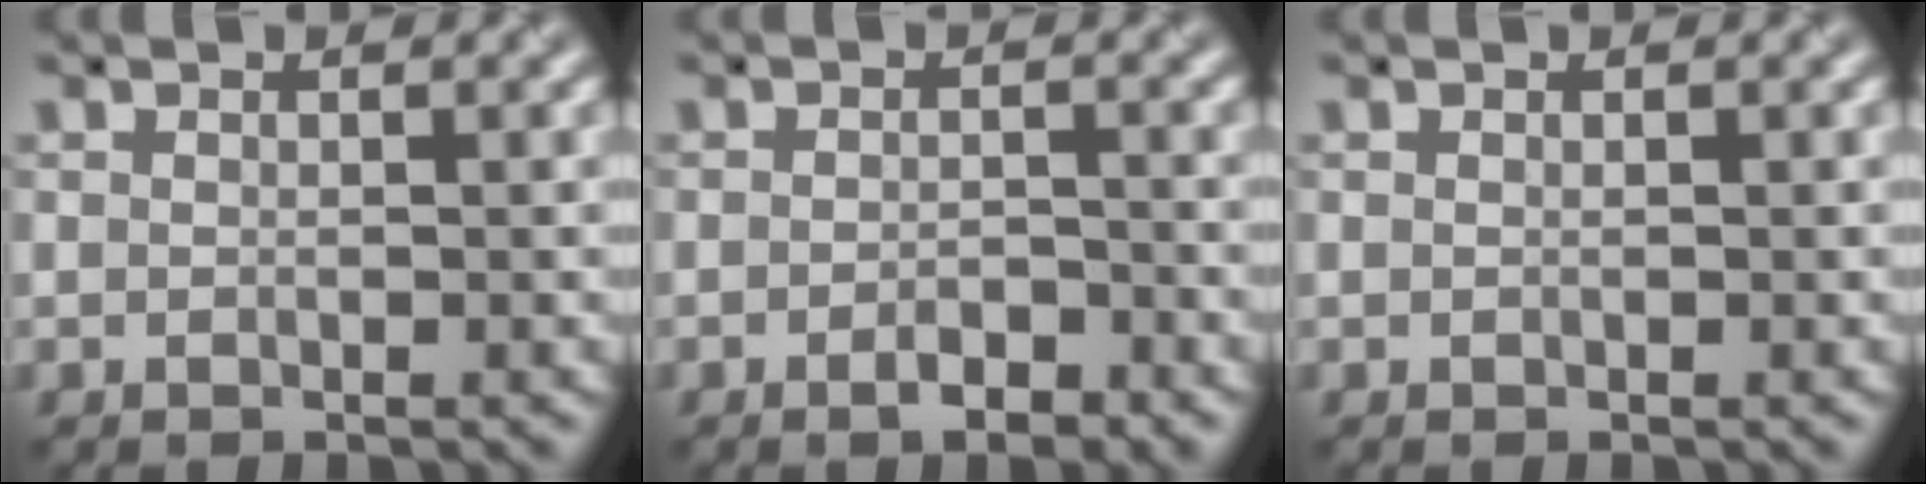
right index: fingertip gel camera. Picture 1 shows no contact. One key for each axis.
{"total": 2.1, "fx": -1.2, "fy": 0.7, "fz": 1.6, "tx": -0.023, "ty": 0.000, "tz": -0.020}
{"total": 0.0}